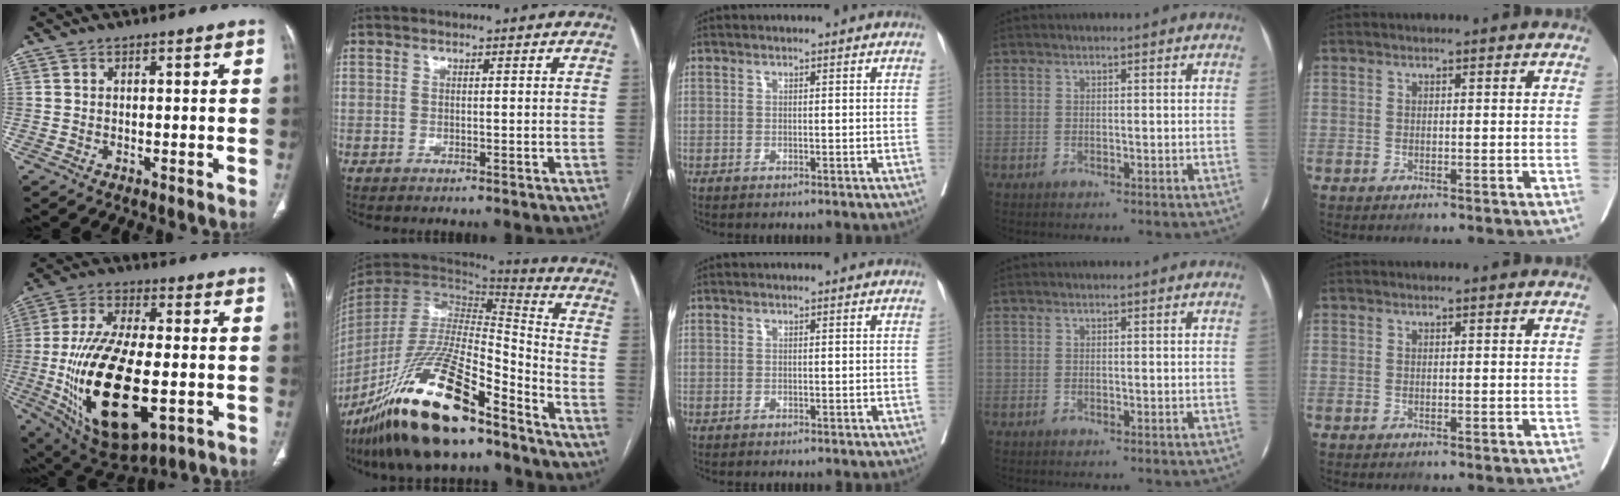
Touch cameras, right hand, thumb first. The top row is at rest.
{"thumb": {"total": 25.9, "force": [-5.1, 12.3, 22.3], "torque": [-0.446, -0.010, -0.066]}, "index": {"total": 23.9, "force": [-16.8, 4.9, 16.4], "torque": [-0.324, -0.036, -0.301]}}